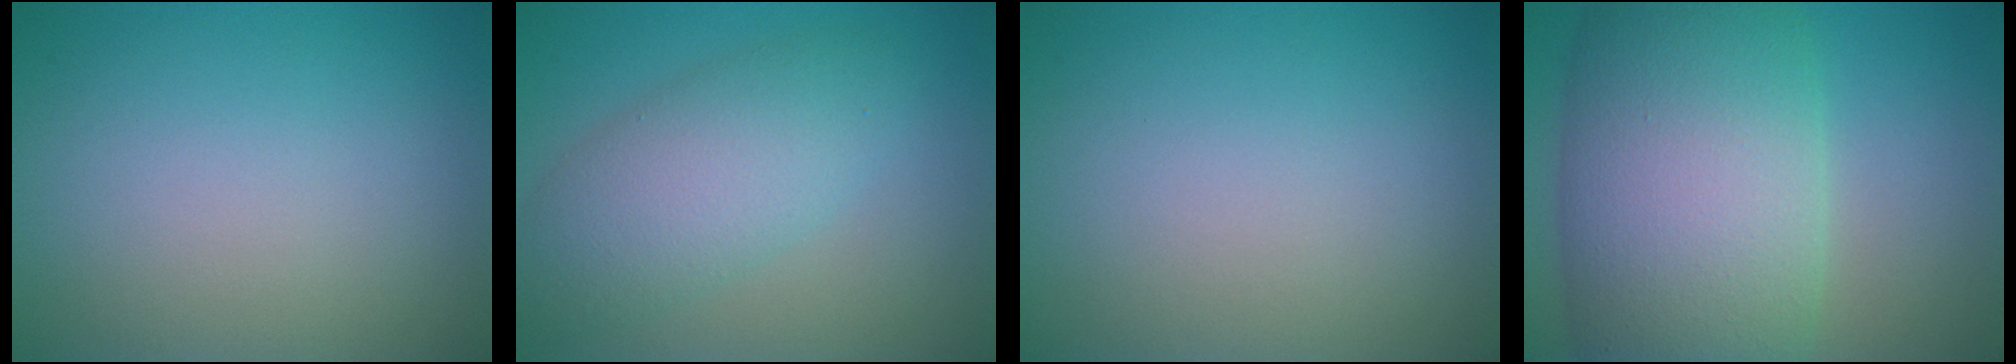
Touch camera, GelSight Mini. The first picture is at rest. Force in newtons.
{"total": 5.3, "press": 5.3, "slide": 0.2}
{"total": 0.0}
{"total": 13.7, "press": 13.7, "slide": 0.4}